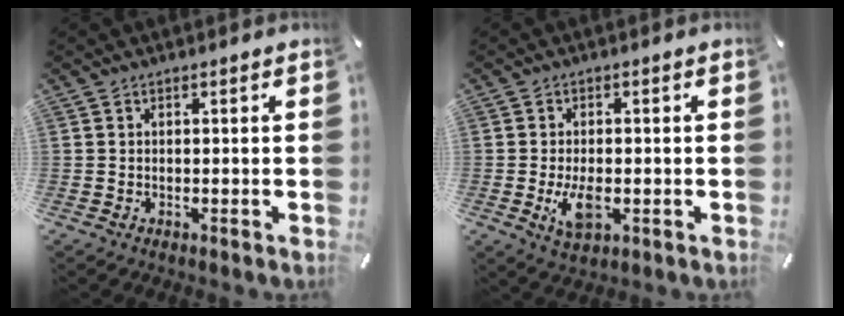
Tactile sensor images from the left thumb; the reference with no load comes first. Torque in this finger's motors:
{"motor_torque": [0.34, 1.37, 0.09, -0.02, 0.24]}